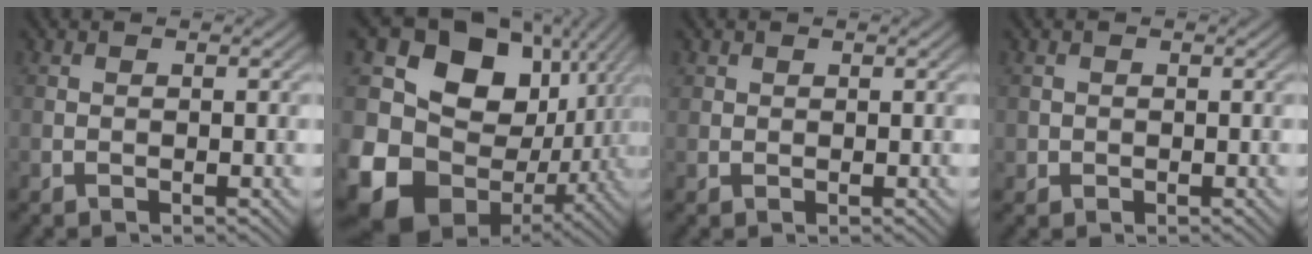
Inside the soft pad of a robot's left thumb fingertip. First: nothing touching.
{"total": 19.8, "force": [-0.1, 16.6, 10.8], "torque": [-0.242, -0.047, 0.022]}
{"total": 1.0, "force": [0.6, 0.8, 0.2], "torque": [-0.002, -0.003, 0.012]}
{"total": 1.2, "force": [0.0, 1.2, 0.1], "torque": [0.000, -0.006, -0.002]}